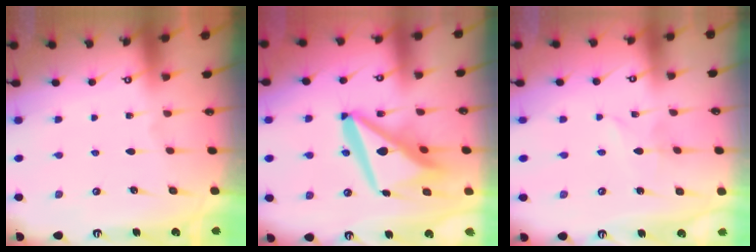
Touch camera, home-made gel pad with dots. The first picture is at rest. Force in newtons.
{"total": 15.5, "press": 15.4, "slide": 1.9}
{"total": 1.4, "press": 1.4, "slide": 0.0}